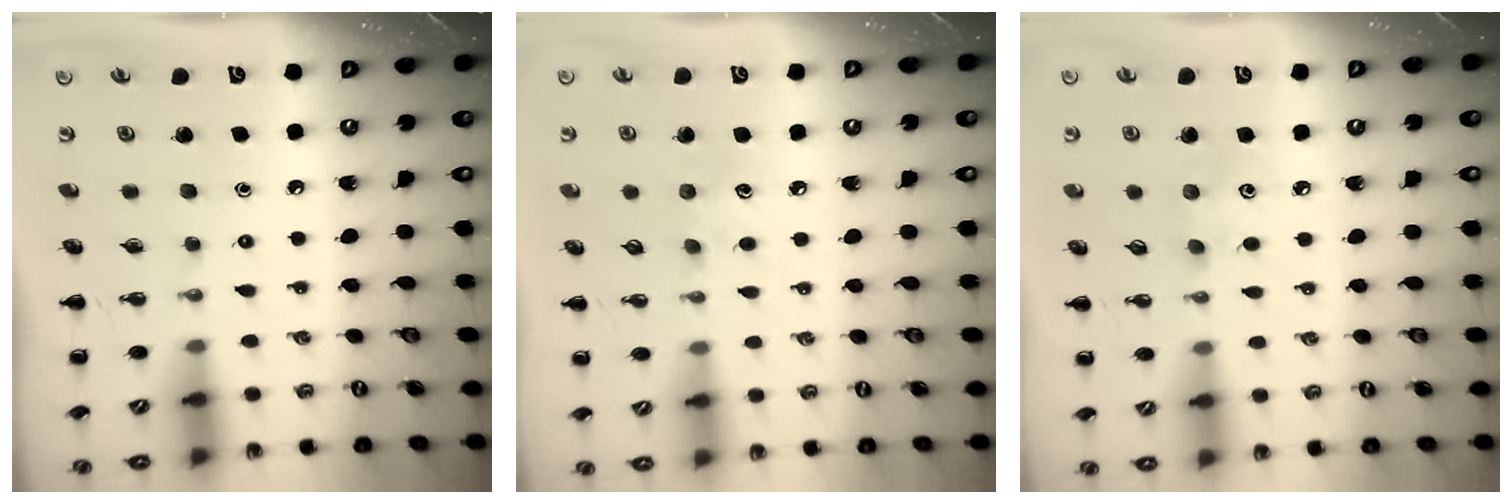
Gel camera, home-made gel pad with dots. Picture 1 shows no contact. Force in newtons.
{"total": 4.3, "press": 4.2, "slide": 1.1}
{"total": 3.7, "press": 3.6, "slide": 0.9}